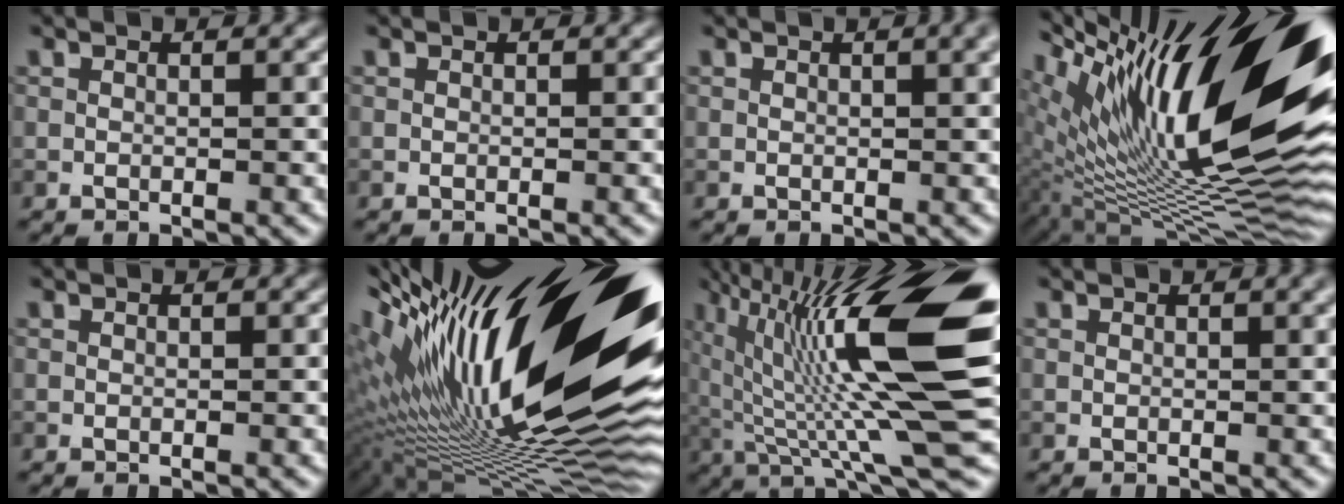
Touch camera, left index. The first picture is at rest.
{"total": 0.0}
{"total": 3.0, "force": [1.3, 1.2, 2.5], "torque": [-0.015, 0.013, 0.006]}
{"total": 19.3, "force": [7.4, 5.7, 17.0], "torque": [-0.259, 0.035, 0.126]}
{"total": 0.0}
{"total": 21.1, "force": [4.8, 8.1, 18.9], "torque": [-0.341, 0.013, 0.074]}
{"total": 15.7, "force": [3.3, 3.0, 15.1], "torque": [-0.260, 0.005, 0.068]}
{"total": 1.4, "force": [0.7, 0.4, 1.1], "torque": [-0.013, 0.003, 0.006]}